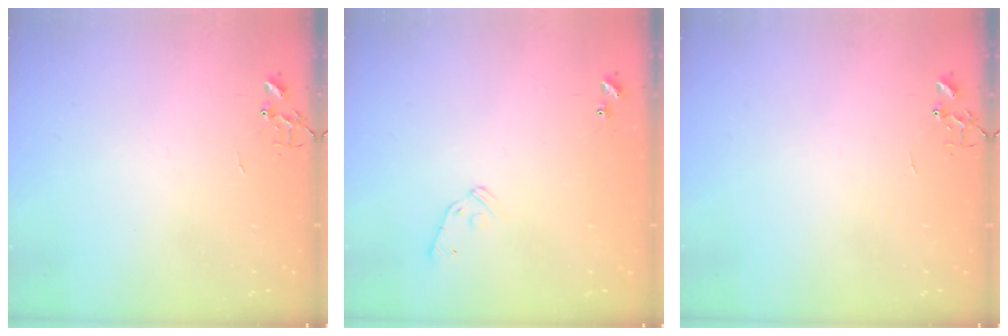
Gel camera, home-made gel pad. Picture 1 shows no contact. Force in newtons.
{"total": 8.0, "press": 7.9, "slide": 0.7}
{"total": 0.0}